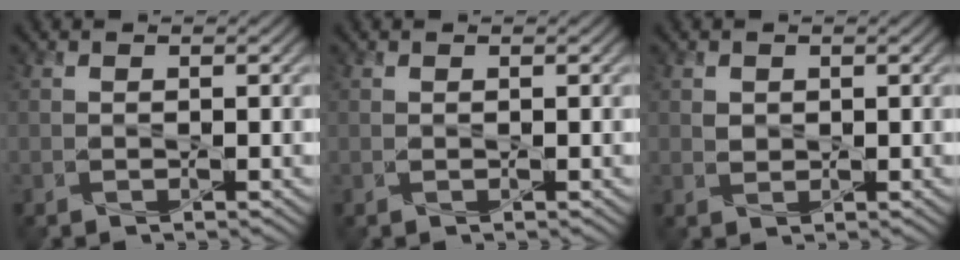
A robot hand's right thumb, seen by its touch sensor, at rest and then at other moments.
{"total": 0.0}
{"total": 1.1, "force": [0.5, 0.9, 0.4], "torque": [-0.012, -0.002, 0.012]}